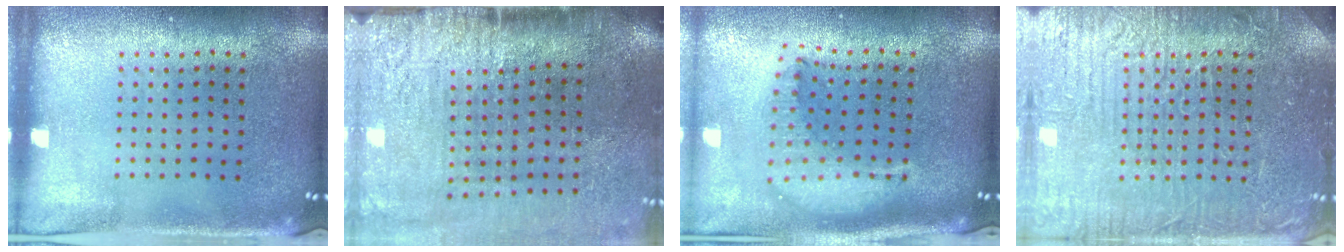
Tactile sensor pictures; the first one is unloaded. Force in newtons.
{"total": 4.5, "press": 3.7, "slide": 2.6}
{"total": 2.2, "press": 1.7, "slide": 1.4}
{"total": 6.8, "press": 6.8, "slide": 0.9}